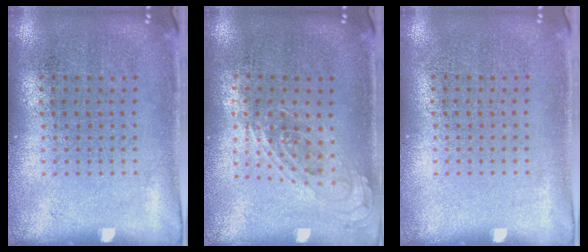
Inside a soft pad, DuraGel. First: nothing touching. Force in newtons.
{"total": 0.8, "press": 0.8, "slide": 0.3}
{"total": 0.0}